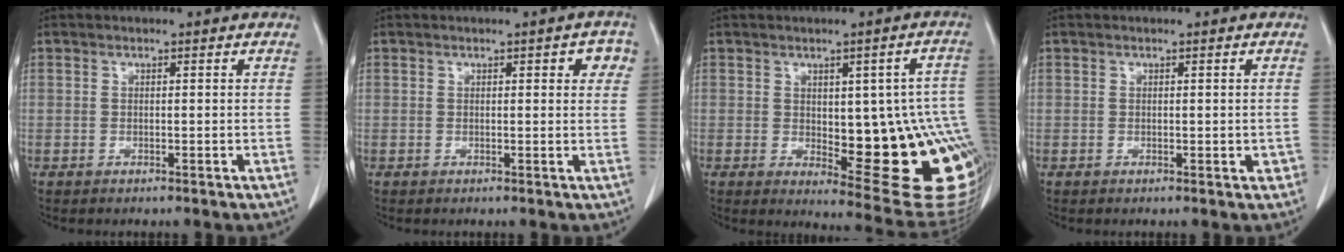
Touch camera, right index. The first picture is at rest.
{"total": 2.9, "force": [1.1, 1.0, 2.5], "torque": [-0.021, 0.005, 0.010]}
{"total": 19.7, "force": [-2.3, 6.3, 18.5], "torque": [-0.134, 0.019, -0.002]}
{"total": 1.5, "force": [-0.2, 0.9, 1.2], "torque": [-0.004, 0.004, 0.001]}